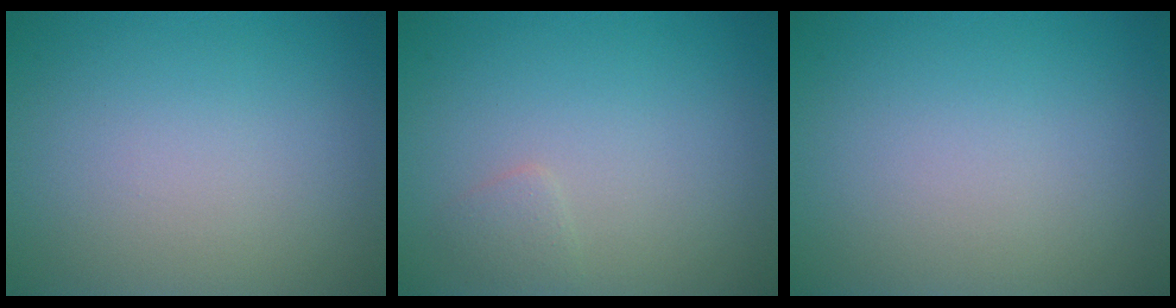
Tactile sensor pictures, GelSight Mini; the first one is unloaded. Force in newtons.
{"total": 0.9, "press": 0.9, "slide": 0.1}
{"total": 0.0}